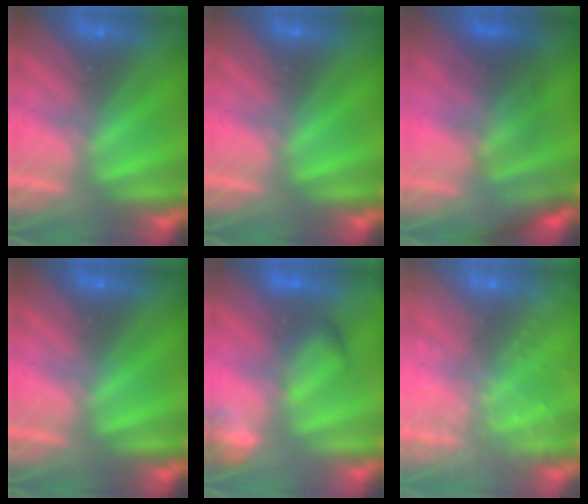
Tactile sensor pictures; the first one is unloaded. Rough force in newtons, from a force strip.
{"total": 0.0}
{"total": 2.4}
{"total": 0.0}
{"total": 2.6}
{"total": 7.4}